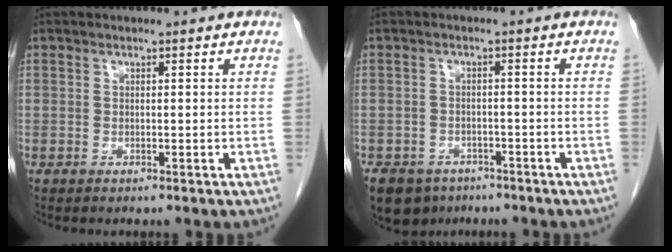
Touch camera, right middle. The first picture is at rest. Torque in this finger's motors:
{"motor_torque": [0.32, -0.18, 0.02, 0.01]}